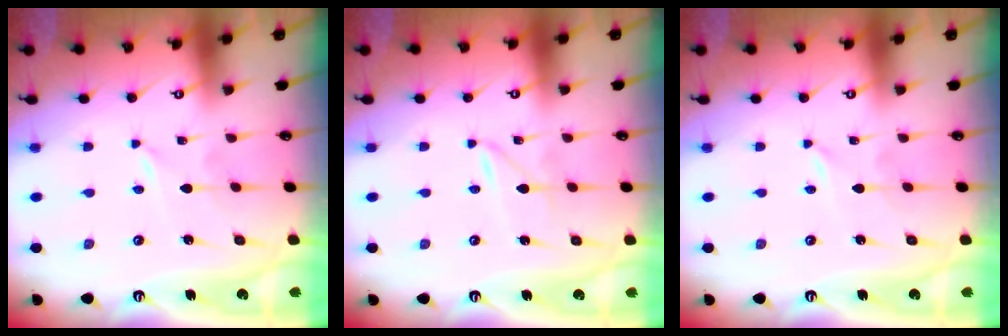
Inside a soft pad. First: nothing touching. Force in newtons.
{"total": 1.2, "press": 1.1, "slide": 0.2}
{"total": 0.0}